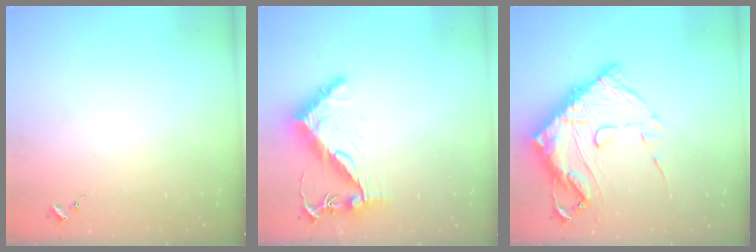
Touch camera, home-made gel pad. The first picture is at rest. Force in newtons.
{"total": 8.6, "press": 8.5, "slide": 1.1}
{"total": 20.5, "press": 20.4, "slide": 2.3}